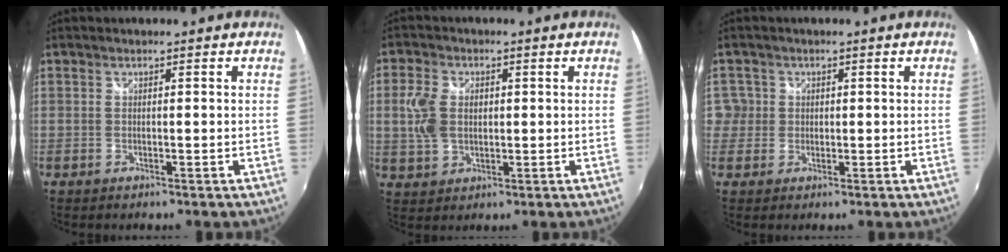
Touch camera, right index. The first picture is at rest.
{"total": 6.7, "force": [0.6, 4.9, 4.6], "torque": [-0.099, 0.006, 0.014]}
{"total": 3.6, "force": [0.2, 3.6, 0.2], "torque": [0.012, 0.015, 0.003]}